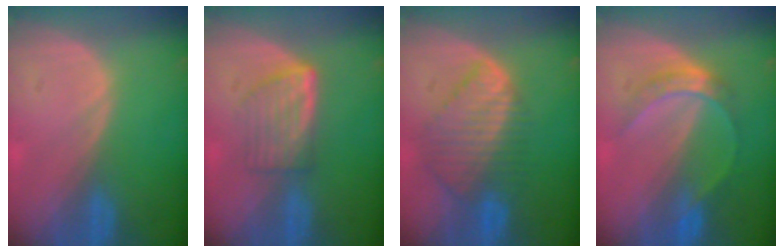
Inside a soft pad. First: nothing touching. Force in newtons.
{"total": 5.8, "press": 5.2, "slide": 2.5}
{"total": 8.6, "press": 7.5, "slide": 4.1}
{"total": 5.0, "press": 4.9, "slide": 1.2}